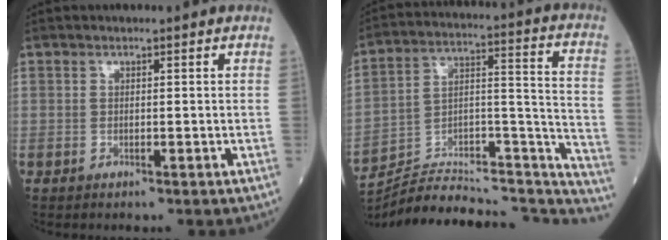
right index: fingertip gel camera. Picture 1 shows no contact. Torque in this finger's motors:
{"motor_torque": [-0.59, -0.85, -0.51, -0.07]}